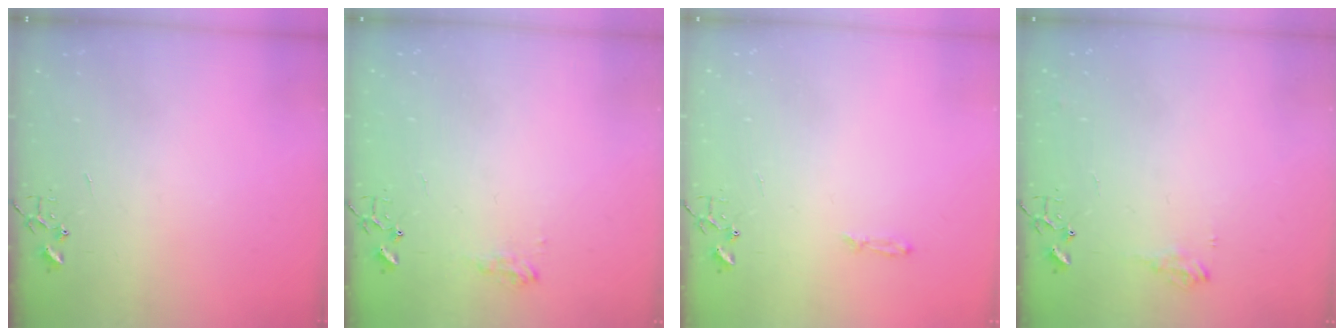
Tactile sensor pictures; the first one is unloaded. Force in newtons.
{"total": 7.8, "press": 7.8, "slide": 0.7}
{"total": 3.4, "press": 3.4, "slide": 0.4}
{"total": 7.7, "press": 7.7, "slide": 0.3}